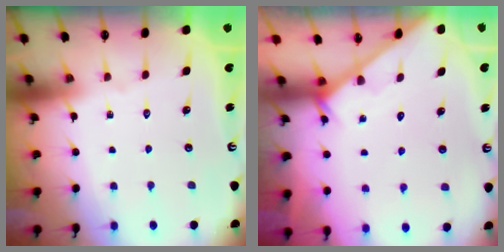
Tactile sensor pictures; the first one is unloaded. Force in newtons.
{"total": 2.0, "press": 2.0, "slide": 0.1}